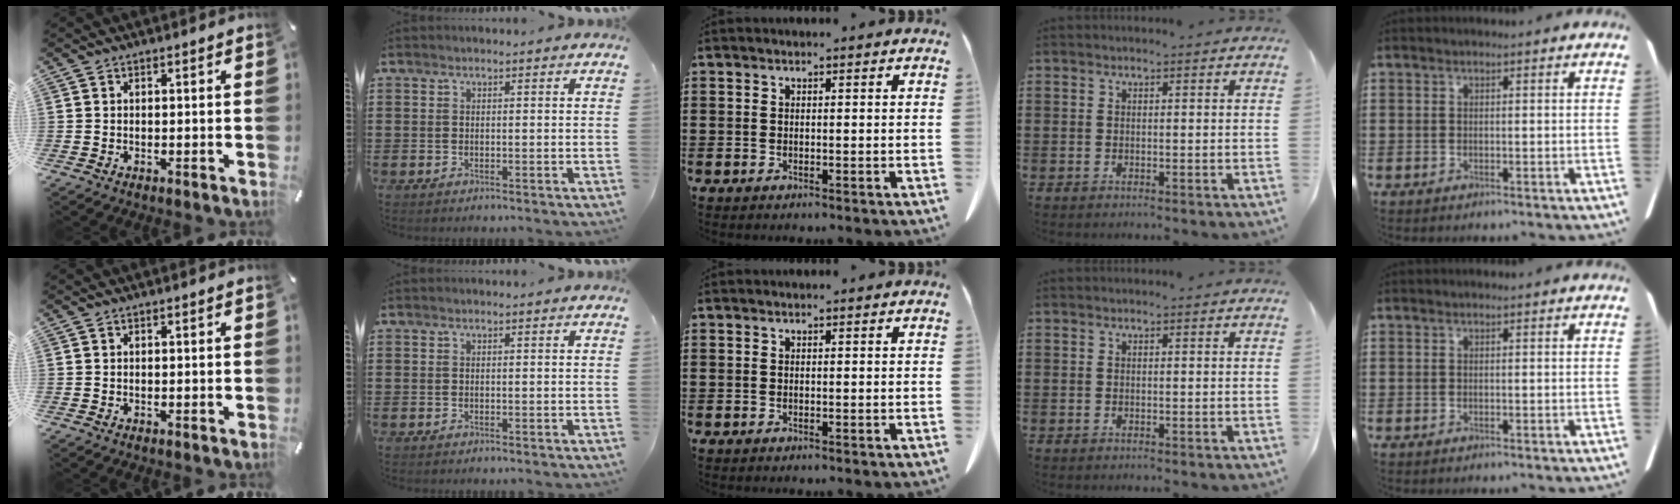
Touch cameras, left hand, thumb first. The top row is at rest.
{}